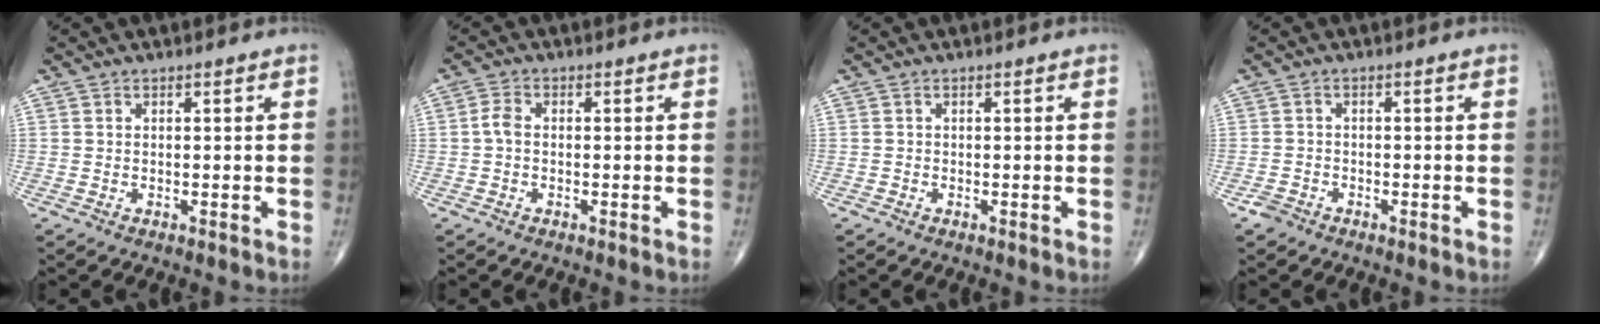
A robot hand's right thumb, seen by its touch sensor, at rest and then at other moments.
{"total": 2.4, "force": [-0.2, 1.5, 1.8], "torque": [-0.036, 0.005, -0.009]}
{"total": 0.0}
{"total": 1.7, "force": [-1.3, 1.1, 0.3], "torque": [-0.006, 0.005, -0.026]}